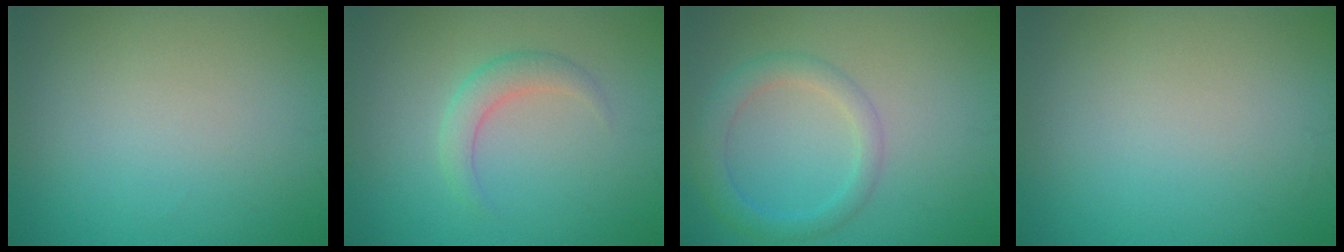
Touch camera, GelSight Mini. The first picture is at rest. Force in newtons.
{"total": 2.2, "press": 2.2, "slide": 0.0}
{"total": 3.0, "press": 3.0, "slide": 0.2}
{"total": 0.0}